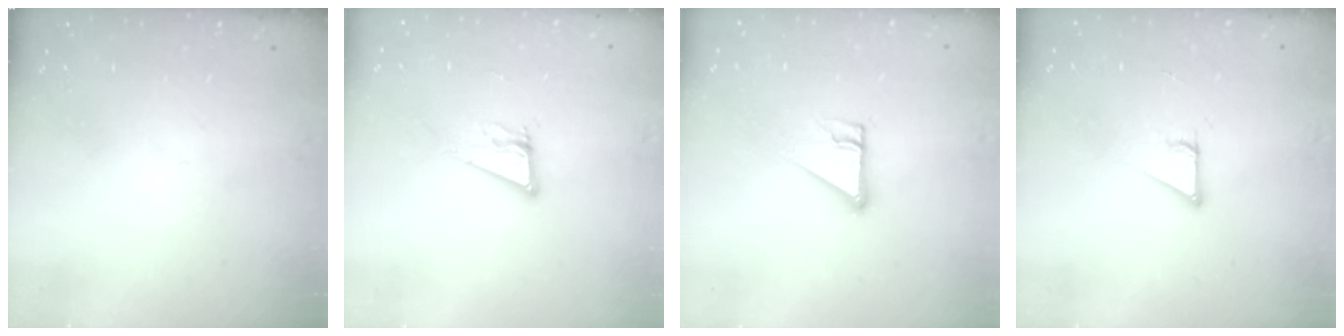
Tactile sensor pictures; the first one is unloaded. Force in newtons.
{"total": 9.2, "press": 8.4, "slide": 3.5}
{"total": 5.1, "press": 5.0, "slide": 0.4}
{"total": 3.5, "press": 3.5, "slide": 0.2}